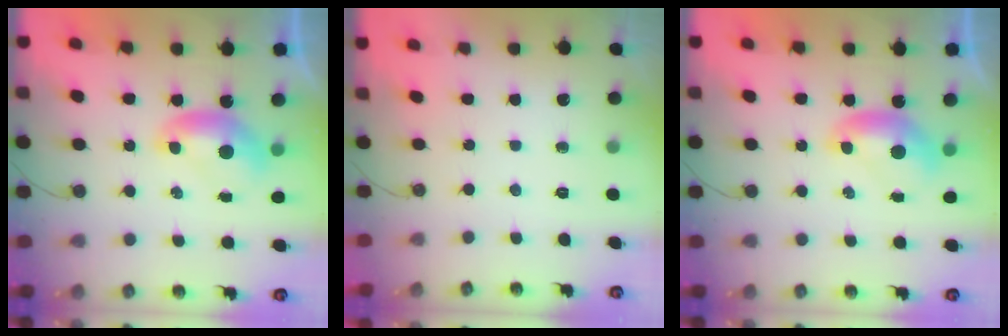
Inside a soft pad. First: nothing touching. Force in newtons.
{"total": 0.0}
{"total": 0.0}